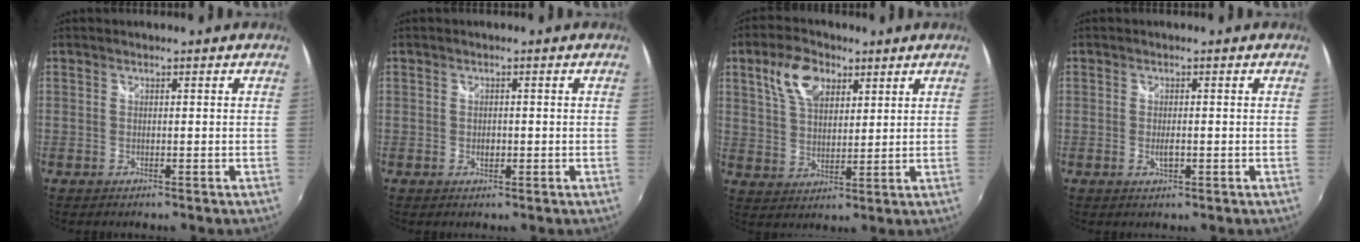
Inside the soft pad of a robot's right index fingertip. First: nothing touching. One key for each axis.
{"total": 1.4, "fx": -0.4, "fy": 1.1, "fz": 0.8, "tx": -0.014, "ty": 0.000, "tz": -0.007}
{"total": 9.5, "fx": 4.7, "fy": 5.4, "fz": 6.2, "tx": -0.117, "ty": 0.020, "tz": 0.089}
{"total": 1.9, "fx": -0.5, "fy": 0.8, "fz": 1.7, "tx": -0.029, "ty": -0.003, "tz": -0.008}